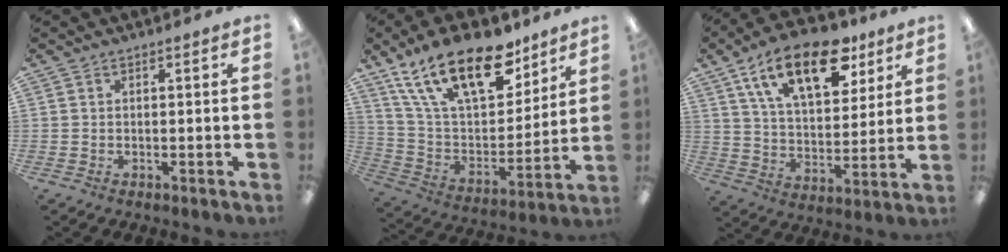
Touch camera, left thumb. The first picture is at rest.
{"total": 24.6, "force": [15.8, 11.2, 15.2], "torque": [-0.280, -0.086, 0.276]}
{"total": 20.3, "force": [11.6, 10.2, 13.2], "torque": [-0.211, -0.045, 0.197]}